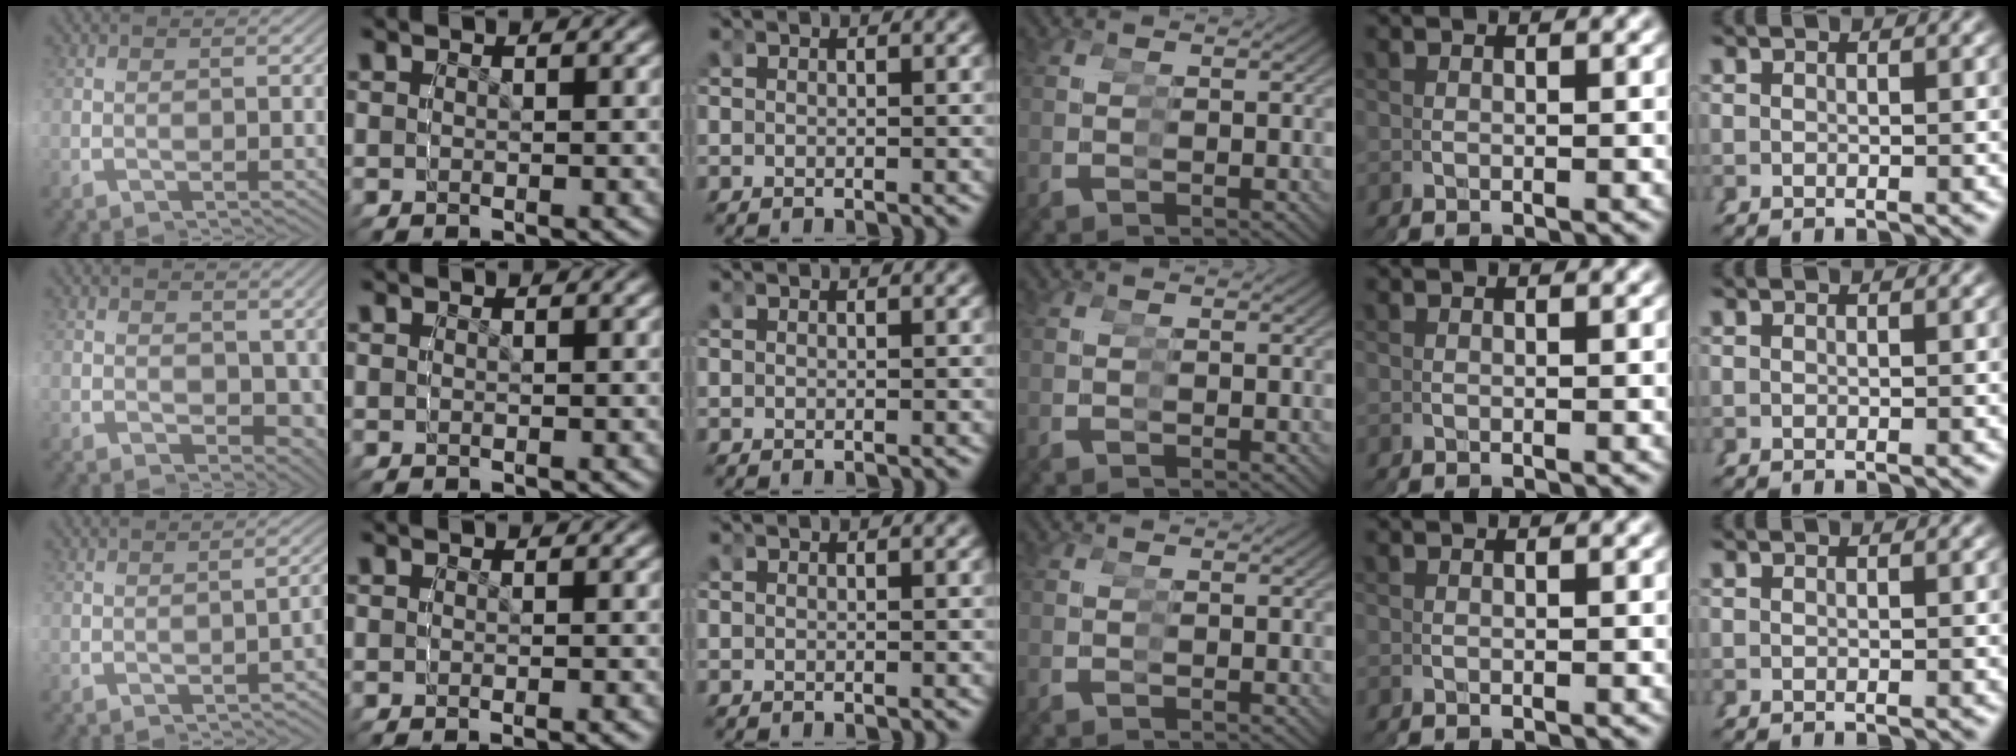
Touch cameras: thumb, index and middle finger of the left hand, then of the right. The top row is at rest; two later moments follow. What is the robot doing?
{"motion": "grasp_and_lifting", "object": "cup"}